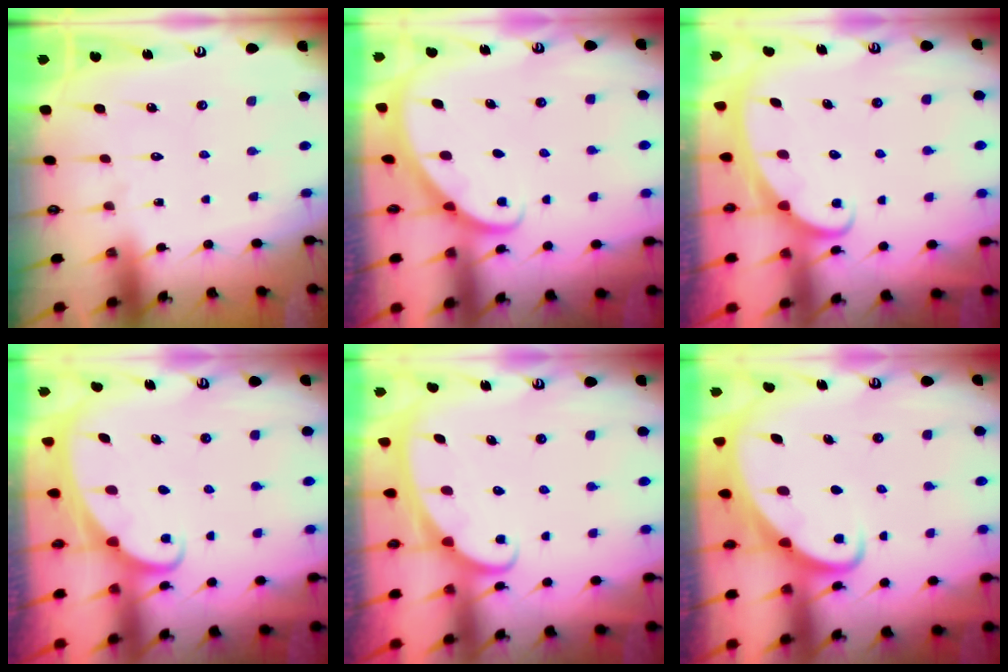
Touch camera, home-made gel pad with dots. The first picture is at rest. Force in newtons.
{"total": 1.9, "press": 1.9, "slide": 0.1}
{"total": 2.4, "press": 2.4, "slide": 0.3}
{"total": 2.0, "press": 2.0, "slide": 0.2}
{"total": 2.3, "press": 2.3, "slide": 0.4}
{"total": 3.4, "press": 3.4, "slide": 0.3}